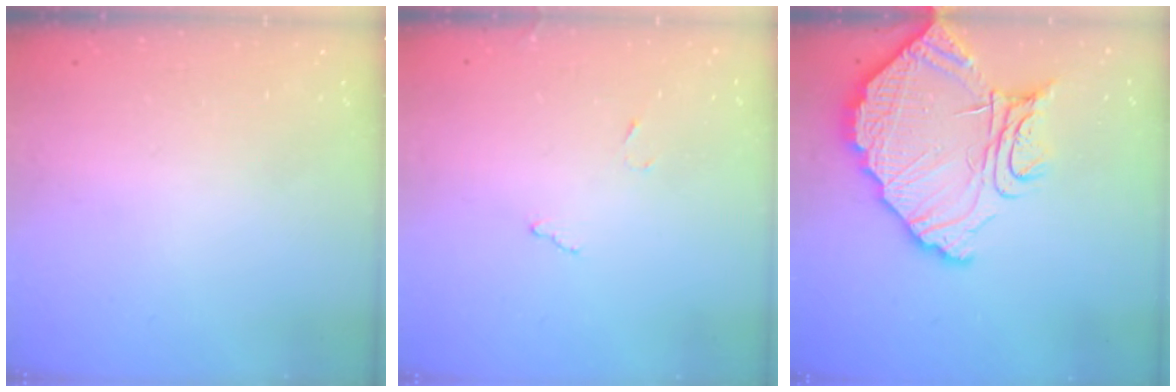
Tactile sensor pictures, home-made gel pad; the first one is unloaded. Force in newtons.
{"total": 7.0, "press": 7.0, "slide": 0.4}
{"total": 15.5, "press": 15.4, "slide": 1.6}